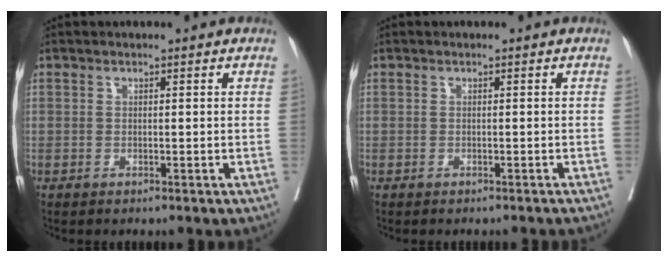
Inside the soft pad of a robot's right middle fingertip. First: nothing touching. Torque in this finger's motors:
{"motor_torque": [-0.53, -0.16, -0.14, -0.01]}